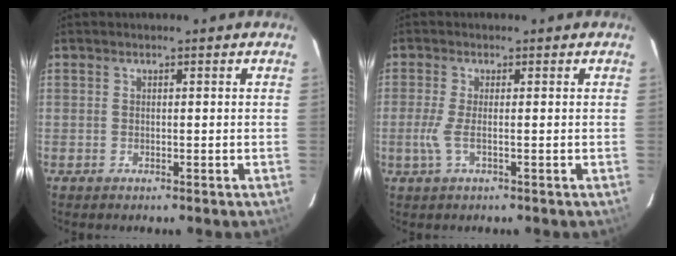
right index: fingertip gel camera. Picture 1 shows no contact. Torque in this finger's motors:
{"motor_torque": [-0.25, -0.02, 0.00, 0.01]}